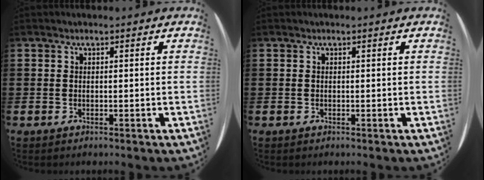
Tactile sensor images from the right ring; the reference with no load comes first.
{"total": 0.0}